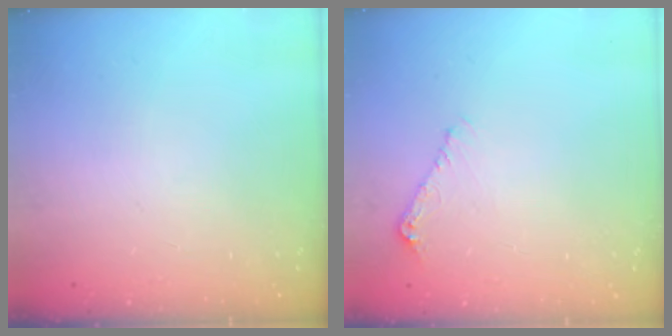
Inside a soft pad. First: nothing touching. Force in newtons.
{"total": 7.2, "press": 7.2, "slide": 0.8}